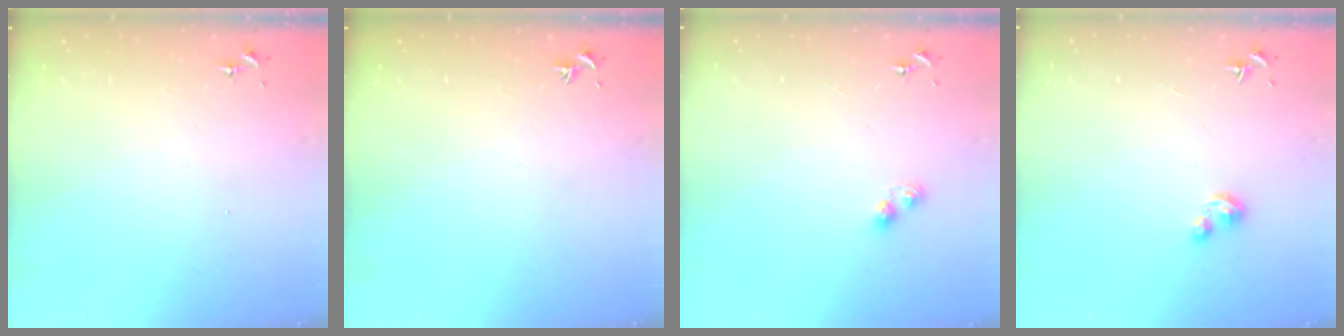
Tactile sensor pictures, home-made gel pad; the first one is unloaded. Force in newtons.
{"total": 0.0}
{"total": 2.8, "press": 2.7, "slide": 0.4}
{"total": 3.6, "press": 3.5, "slide": 0.4}